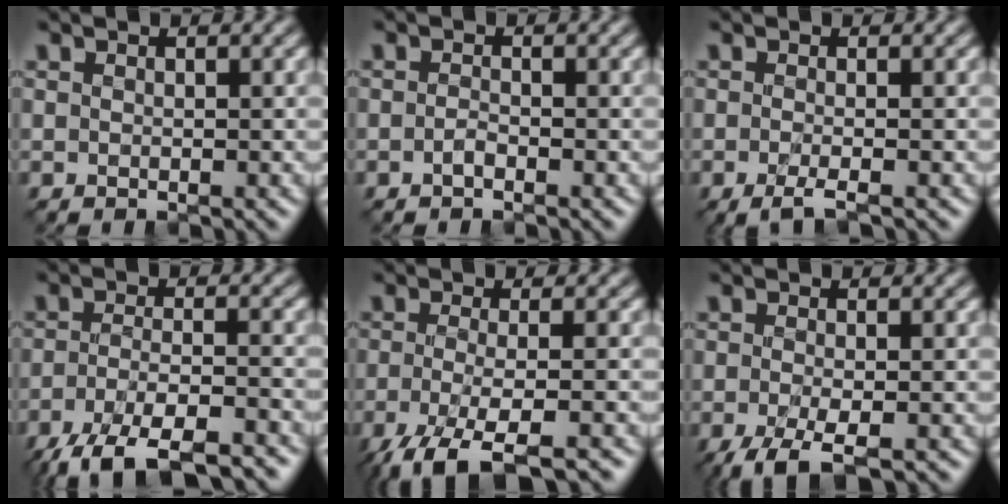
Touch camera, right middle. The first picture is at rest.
{"total": 0.8, "force": [-0.6, 0.2, 0.4], "torque": [-0.014, 0.001, -0.013]}
{"total": 1.8, "force": [-0.9, 0.3, 1.5], "torque": [-0.032, -0.003, -0.021]}
{"total": 8.4, "force": [-6.3, 2.0, 5.2], "torque": [-0.093, -0.002, -0.109]}
{"total": 7.3, "force": [-4.6, 1.8, 5.4], "torque": [-0.086, -0.011, -0.087]}
{"total": 4.4, "force": [-2.7, 1.1, 3.2], "torque": [-0.063, -0.004, -0.052]}